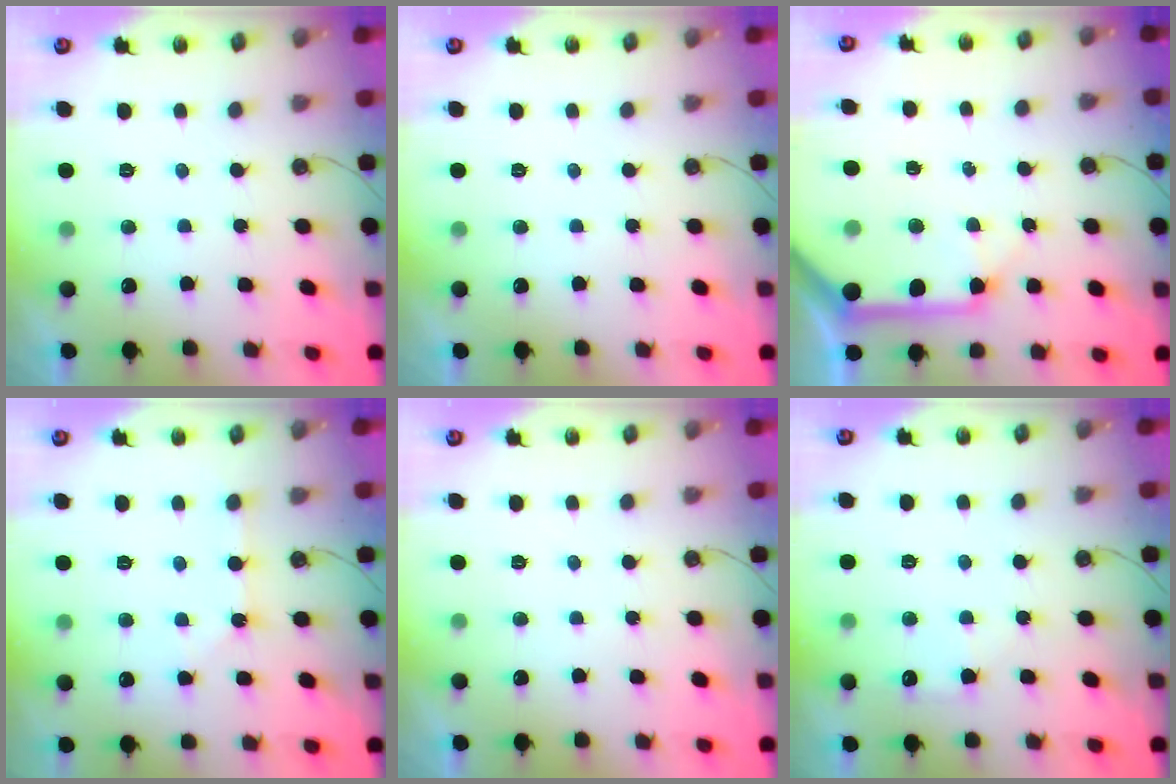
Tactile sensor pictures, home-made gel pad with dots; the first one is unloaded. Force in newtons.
{"total": 0.0}
{"total": 15.4, "press": 15.2, "slide": 2.2}
{"total": 0.9, "press": 0.8, "slide": 0.2}
{"total": 0.0}
{"total": 4.7, "press": 4.6, "slide": 0.6}